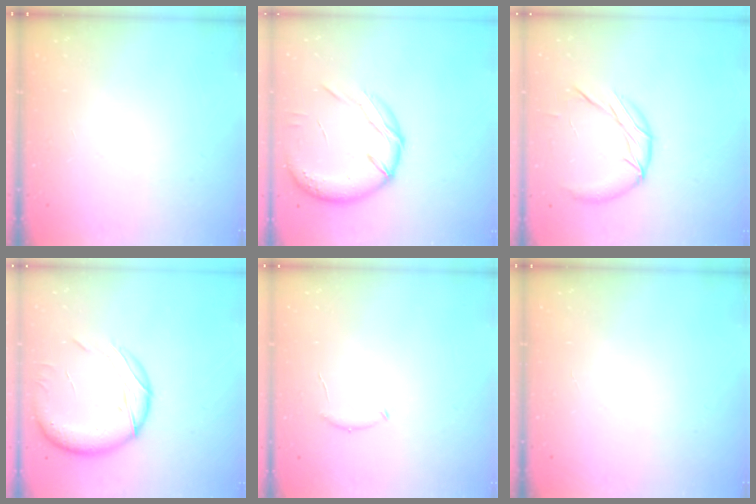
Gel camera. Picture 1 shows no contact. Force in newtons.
{"total": 17.2, "press": 16.9, "slide": 3.1}
{"total": 12.0, "press": 11.9, "slide": 0.7}
{"total": 17.5, "press": 17.1, "slide": 3.9}
{"total": 6.1, "press": 6.0, "slide": 1.1}
{"total": 0.0}